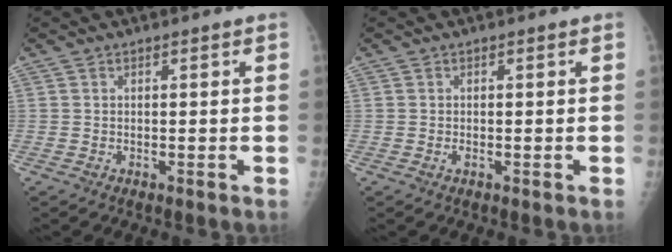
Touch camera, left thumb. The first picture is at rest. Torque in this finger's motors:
{"motor_torque": [-0.03, 0.00, 0.06, -0.02, 0.00]}